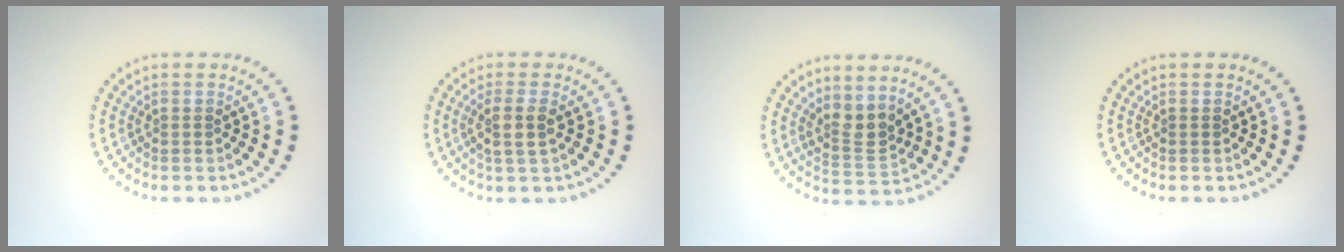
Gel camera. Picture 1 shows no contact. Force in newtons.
{"total": 2.3, "press": 2.0, "slide": 1.1}
{"total": 2.5, "press": 2.0, "slide": 1.5}
{"total": 0.0}